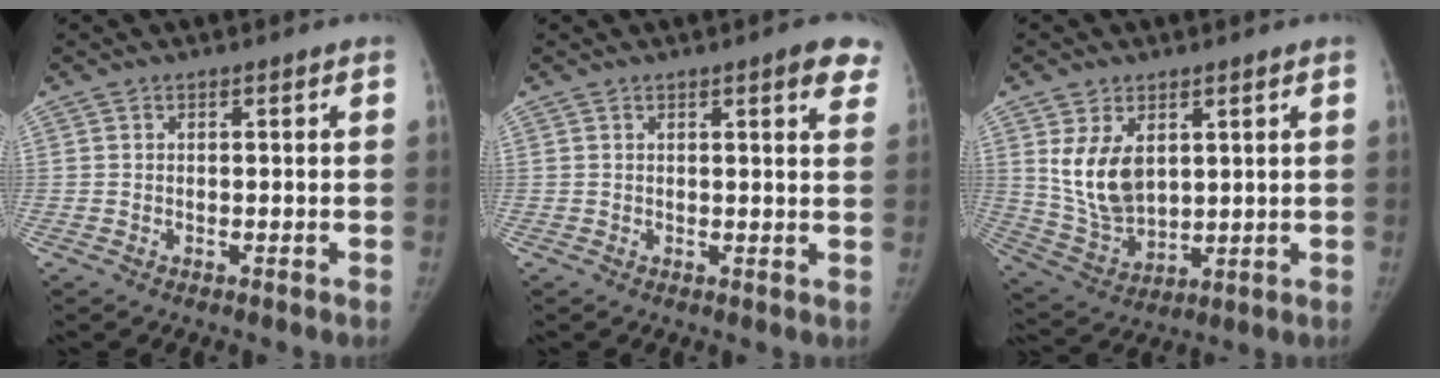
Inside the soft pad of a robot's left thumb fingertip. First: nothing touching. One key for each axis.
{"total": 5.8, "fx": 3.6, "fy": 1.3, "fz": 4.4, "tx": -0.032, "ty": -0.009, "tz": 0.034}
{"total": 10.9, "fx": 3.3, "fy": 7.0, "fz": 7.8, "tx": -0.125, "ty": -0.021, "tz": 0.084}